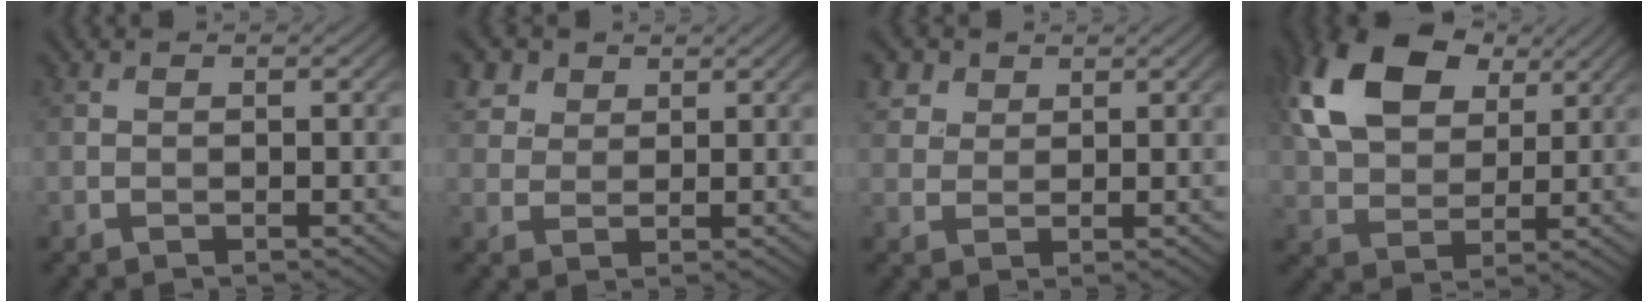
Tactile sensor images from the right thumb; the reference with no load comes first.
{"total": 4.6, "force": [2.9, 3.1, 1.8], "torque": [-0.056, -0.003, 0.071]}
{"total": 3.8, "force": [2.5, 2.6, 1.4], "torque": [-0.045, -0.003, 0.064]}
{"total": 14.3, "force": [5.8, 9.1, 9.4], "torque": [-0.221, 0.028, 0.112]}